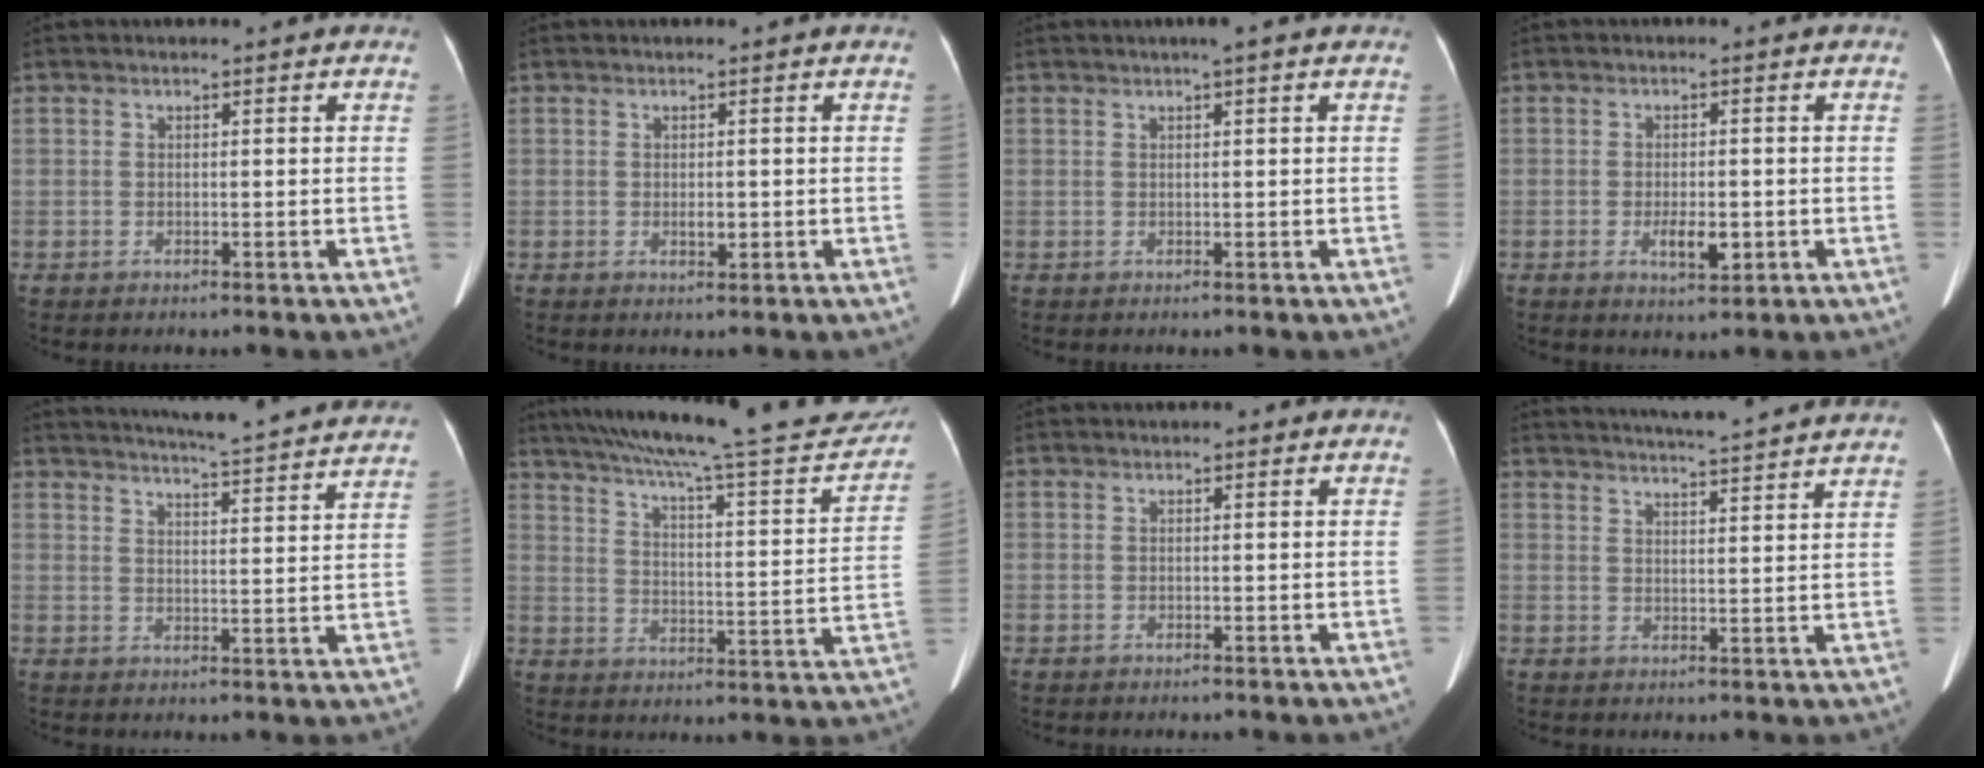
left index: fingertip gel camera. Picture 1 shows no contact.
{"total": 1.2, "force": [0.0, 0.6, 1.0], "torque": [-0.017, -0.001, 0.001]}
{"total": 1.8, "force": [1.1, 0.0, 1.4], "torque": [-0.023, 0.012, 0.016]}
{"total": 3.9, "force": [-1.1, 1.5, 3.4], "torque": [-0.061, -0.003, -0.013]}
{"total": 22.2, "force": [20.8, 0.5, 7.8], "torque": [-0.121, -0.034, 0.251]}
{"total": 29.2, "force": [25.6, 3.3, 13.6], "torque": [-0.212, -0.031, 0.331]}
{"total": 0.0}
{"total": 16.3, "force": [15.2, -0.2, 5.9], "torque": [-0.100, -0.005, 0.194]}